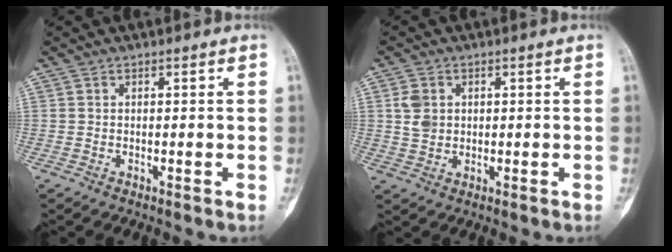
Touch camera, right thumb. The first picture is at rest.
{"total": 3.9, "force": [0.7, 3.3, 2.1], "torque": [-0.022, 0.001, 0.016]}